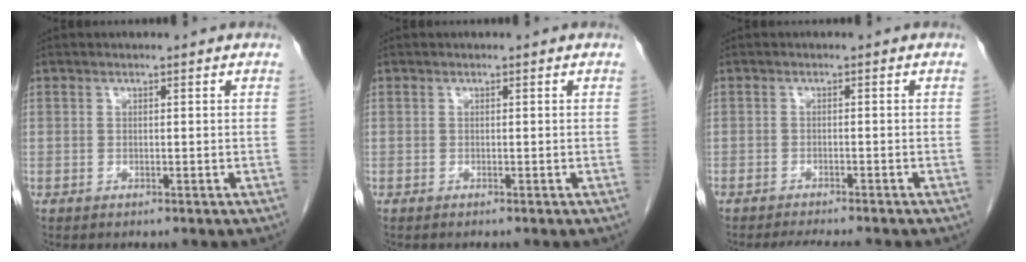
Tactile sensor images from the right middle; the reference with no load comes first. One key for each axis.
{"total": 0.0}
{"total": 5.3, "fx": -4.7, "fy": 0.6, "fz": 2.3, "tx": -0.028, "ty": -0.008, "tz": -0.068}